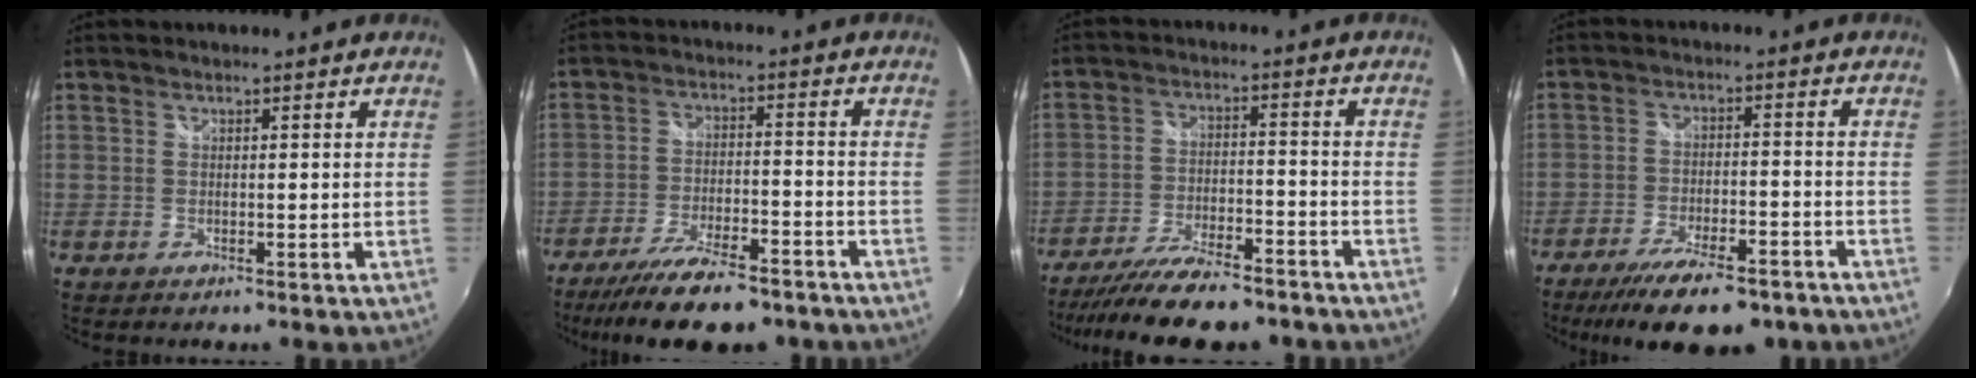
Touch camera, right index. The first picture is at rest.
{"total": 15.2, "force": [-12.3, 3.7, 8.0], "torque": [-0.167, -0.022, -0.195]}
{"total": 16.1, "force": [-13.7, 3.5, 7.7], "torque": [-0.160, -0.025, -0.218]}
{"total": 15.4, "force": [-11.7, 4.6, 9.0], "torque": [-0.182, -0.034, -0.176]}